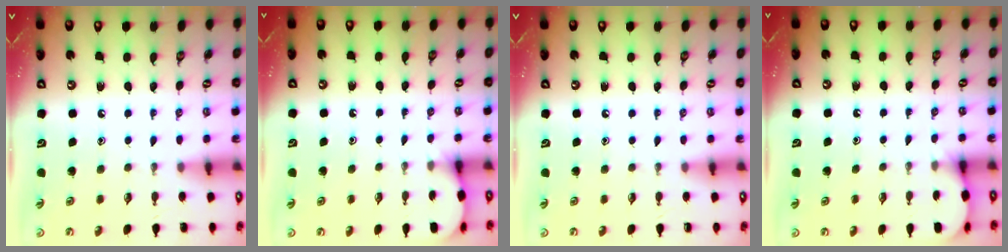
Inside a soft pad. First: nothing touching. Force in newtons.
{"total": 2.8, "press": 2.8, "slide": 0.3}
{"total": 0.0}
{"total": 2.8, "press": 2.8, "slide": 0.3}